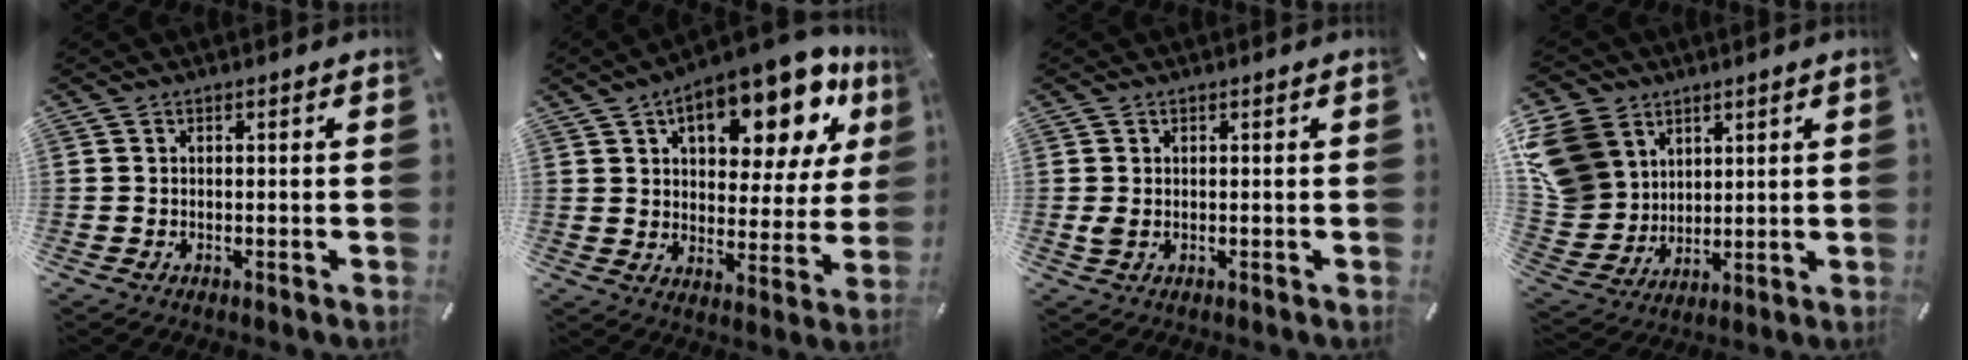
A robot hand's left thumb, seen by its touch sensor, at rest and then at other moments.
{"total": 19.7, "force": [11.5, 8.9, 13.3], "torque": [-0.180, -0.072, 0.184]}
{"total": 1.3, "force": [0.1, 0.8, 0.9], "torque": [-0.010, -0.002, 0.000]}
{"total": 14.8, "force": [5.9, 12.3, 5.6], "torque": [-0.146, -0.024, 0.118]}